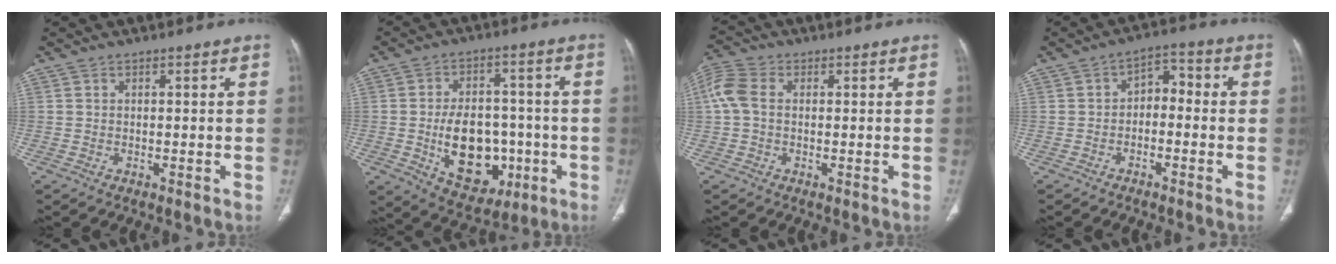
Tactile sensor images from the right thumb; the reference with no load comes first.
{"total": 15.8, "force": [-3.4, 10.6, 11.1], "torque": [-0.134, 0.018, -0.035]}
{"total": 6.3, "force": [0.5, 4.4, 4.5], "torque": [-0.117, 0.021, 0.005]}
{"total": 5.2, "force": [-1.3, 3.5, 3.6], "torque": [-0.037, 0.036, -0.032]}